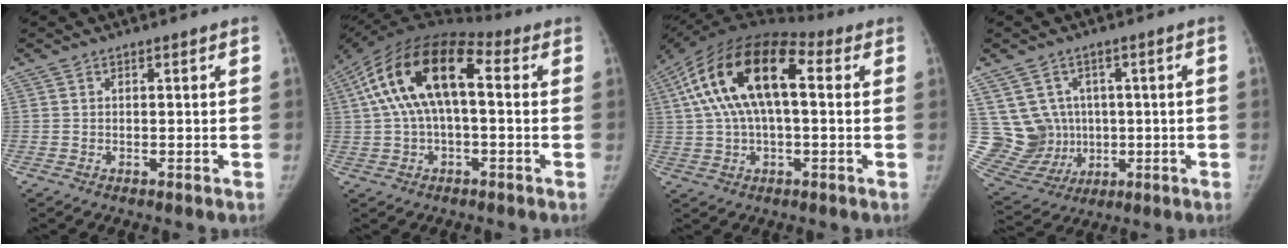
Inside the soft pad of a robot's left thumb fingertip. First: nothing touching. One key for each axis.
{"total": 17.3, "fx": 2.8, "fy": 8.6, "fz": 14.8, "tx": -0.274, "ty": 0.053, "tz": 0.036}
{"total": 19.4, "fx": 4.0, "fy": 9.6, "fz": 16.3, "tx": -0.300, "ty": 0.046, "tz": 0.055}
{"total": 11.7, "fx": 1.4, "fy": 11.0, "fz": 3.8, "tx": -0.039, "ty": 0.008, "tz": 0.057}